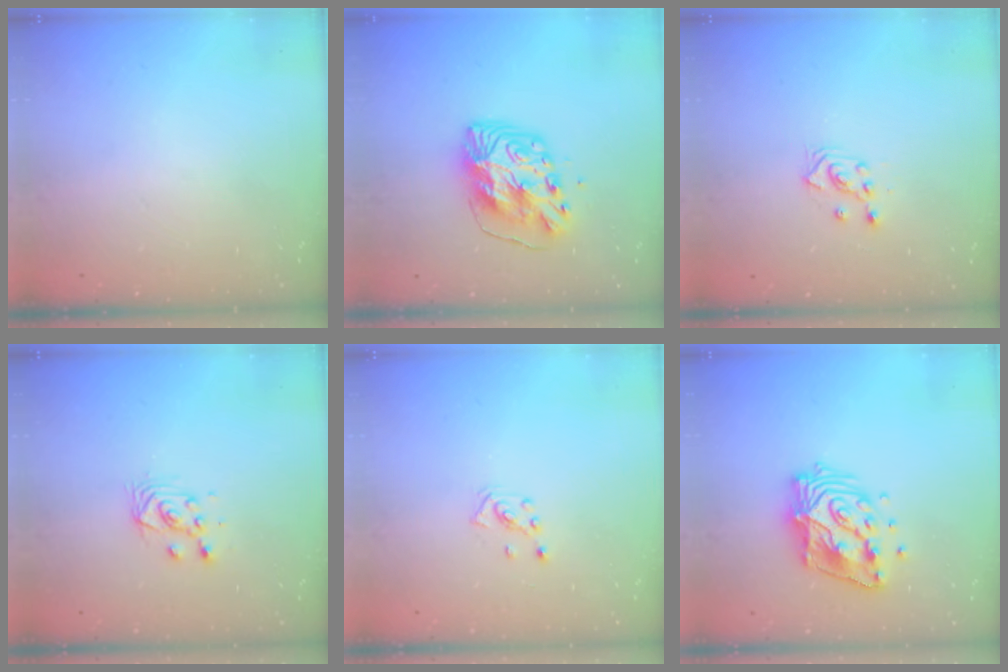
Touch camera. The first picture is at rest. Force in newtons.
{"total": 11.3, "press": 11.3, "slide": 1.1}
{"total": 2.3, "press": 2.3, "slide": 0.3}
{"total": 4.7, "press": 4.6, "slide": 1.2}
{"total": 2.0, "press": 2.0, "slide": 0.6}
{"total": 13.9, "press": 13.8, "slide": 1.5}